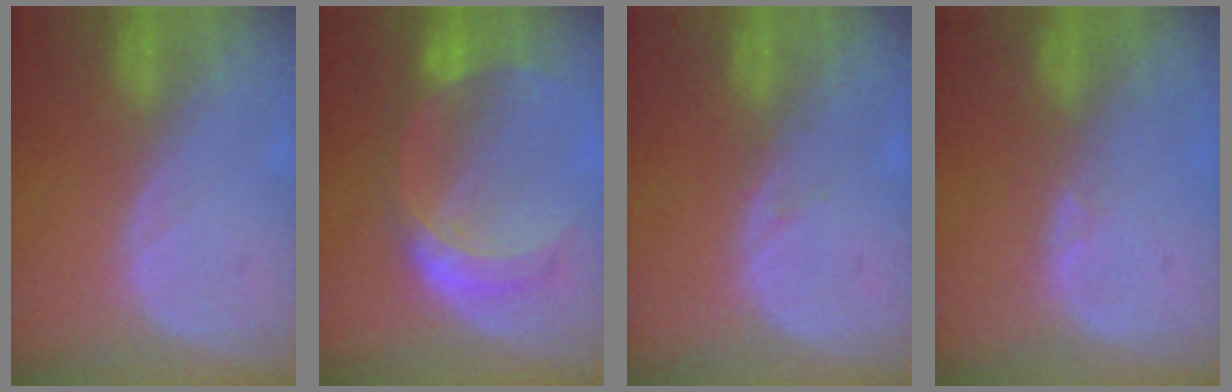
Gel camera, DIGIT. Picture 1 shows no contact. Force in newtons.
{"total": 7.6, "press": 6.6, "slide": 3.8}
{"total": 0.7, "press": 0.4, "slide": 0.5}
{"total": 0.7, "press": 0.6, "slide": 0.3}